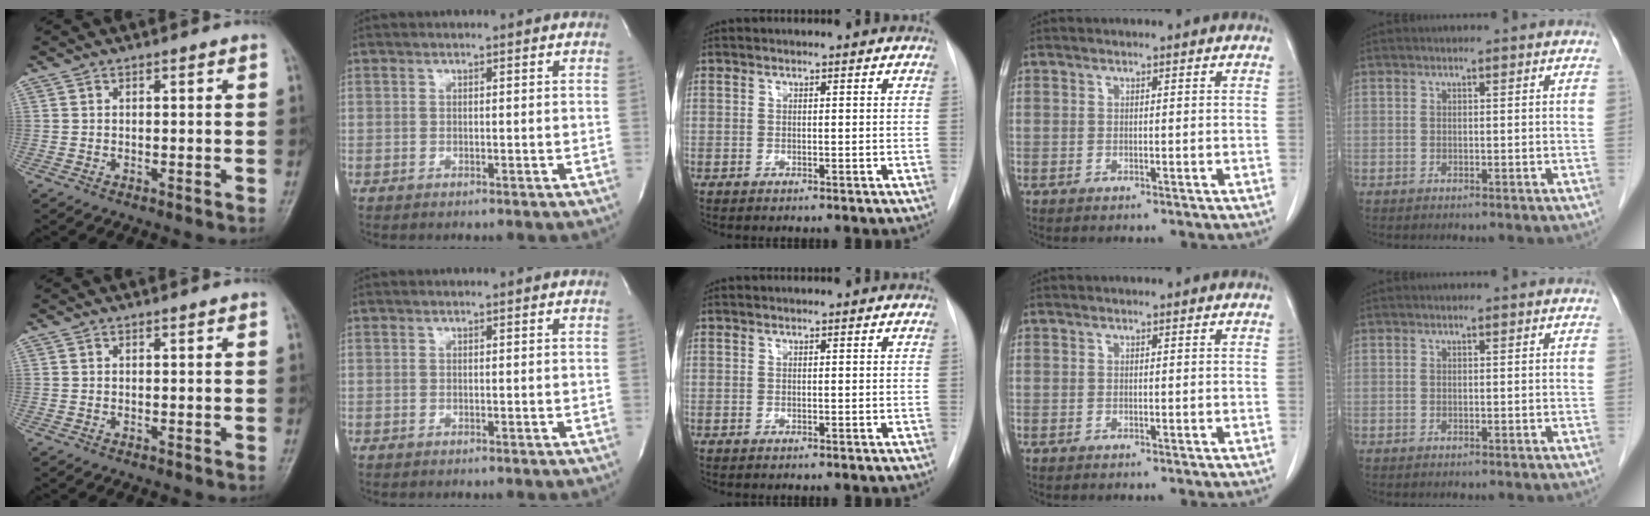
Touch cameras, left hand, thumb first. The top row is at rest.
{}